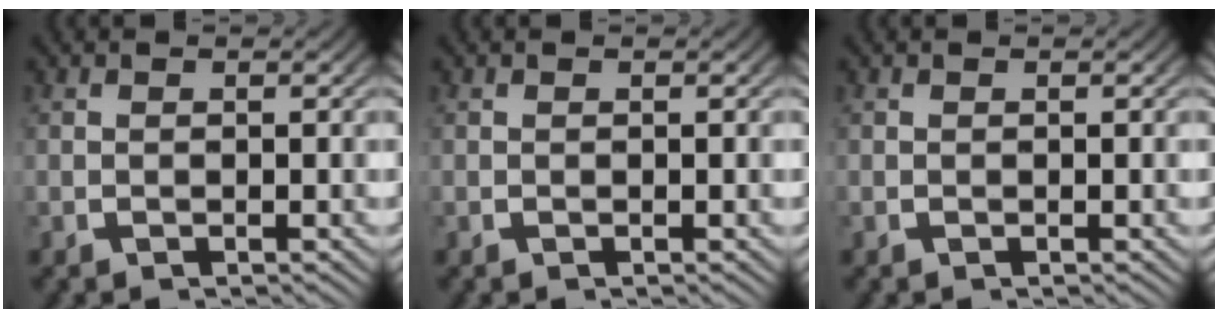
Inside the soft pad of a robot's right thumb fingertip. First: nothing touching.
{"total": 0.0}
{"total": 0.0}